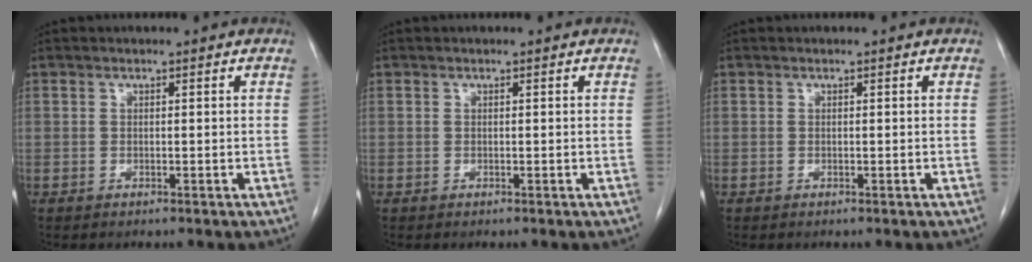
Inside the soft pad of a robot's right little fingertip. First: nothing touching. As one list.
[{"total": 0.0}, {"total": 0.0}]